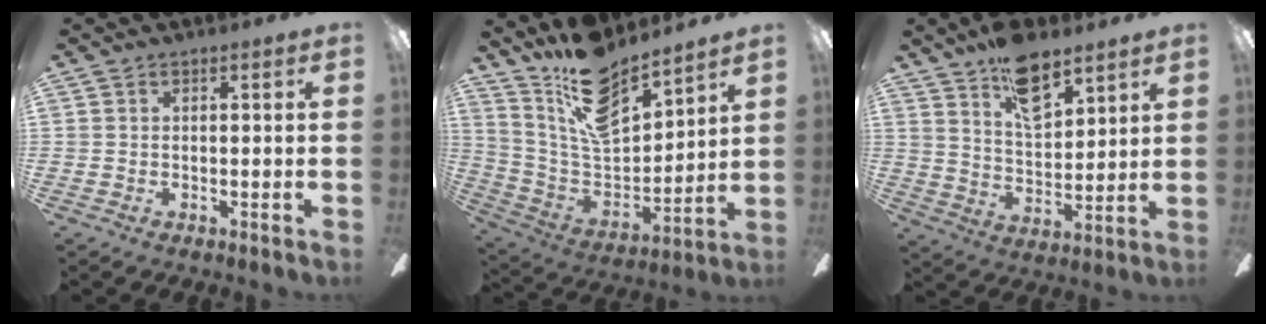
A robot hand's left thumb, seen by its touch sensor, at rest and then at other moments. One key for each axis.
{"total": 16.1, "fx": 12.7, "fy": 6.1, "fz": 7.7, "tx": -0.156, "ty": -0.088, "tz": 0.229}
{"total": 12.9, "fx": 9.2, "fy": 5.6, "fz": 7.0, "tx": -0.114, "ty": -0.045, "tz": 0.165}